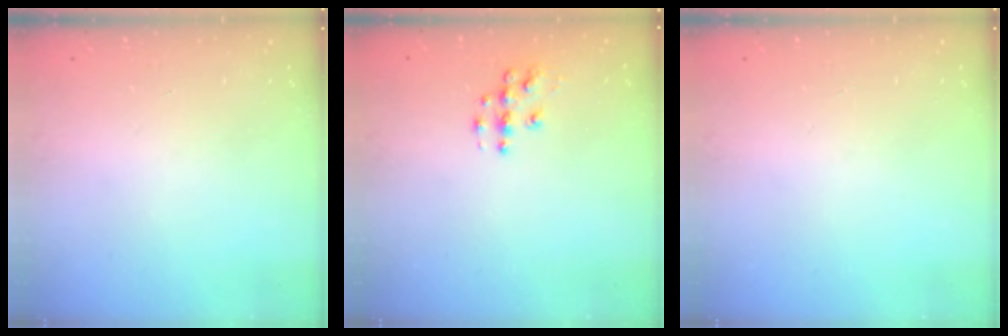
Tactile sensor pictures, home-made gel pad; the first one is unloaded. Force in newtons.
{"total": 5.9, "press": 5.9, "slide": 0.4}
{"total": 0.0}